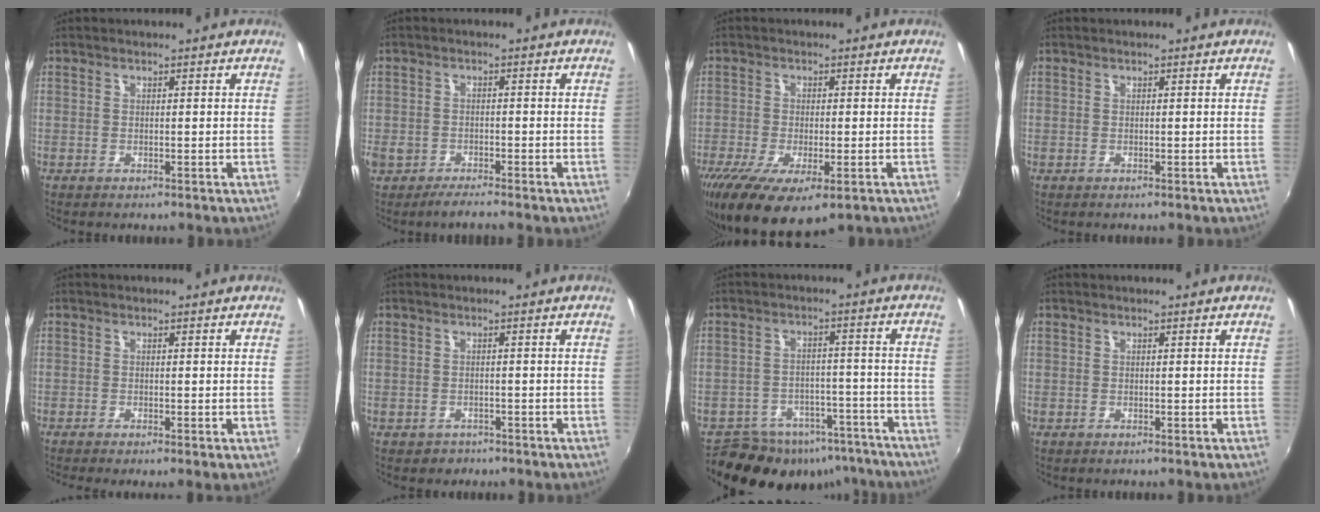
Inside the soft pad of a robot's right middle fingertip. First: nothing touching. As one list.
[{"total": 3.3, "force": [-2.7, 1.1, 1.6], "torque": [-0.046, -0.015, -0.057]}, {"total": 11.9, "force": [-6.6, 4.0, 9.0], "torque": [-0.185, -0.052, -0.104]}, {"total": 0.0}, {"total": 1.0, "force": [-0.3, -0.6, 0.7], "torque": [-0.010, -0.005, -0.008]}, {"total": 1.6, "force": [-1.1, 1.2, 0.1], "torque": [-0.006, -0.001, -0.016]}, {"total": 16.2, "force": [-12.7, 8.5, 5.3], "torque": [-0.115, 0.016, -0.158]}, {"total": 0.0}]